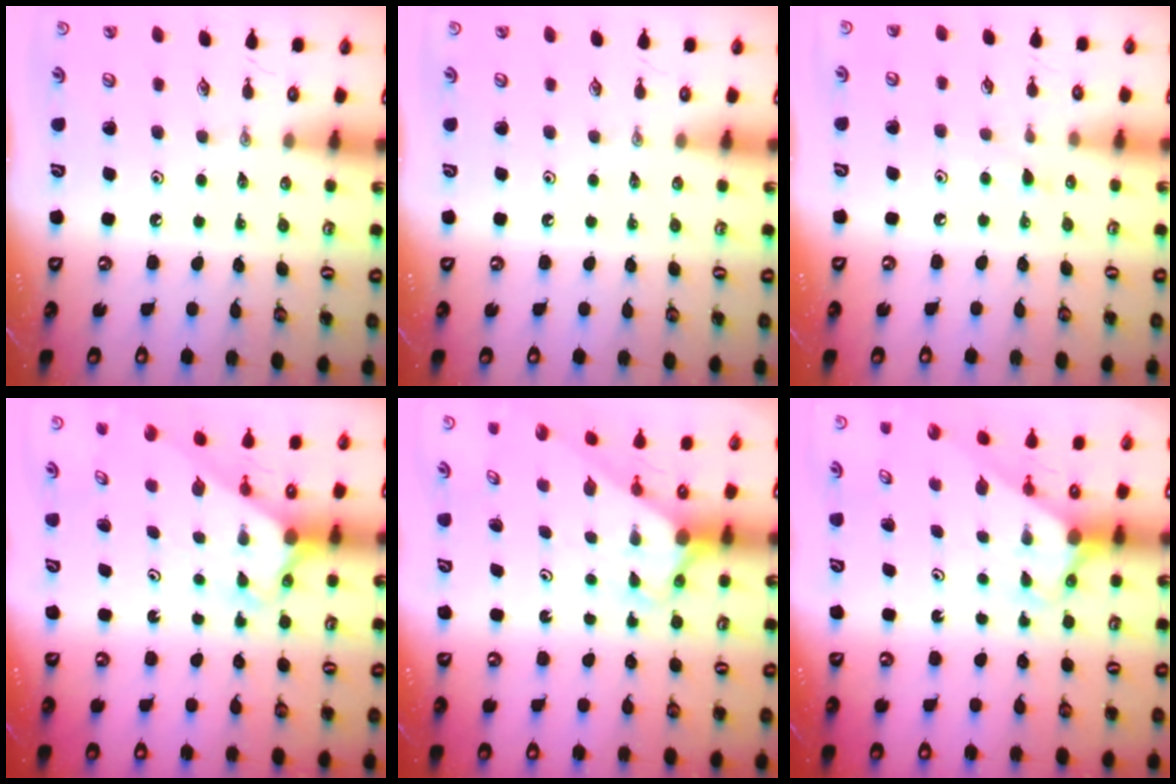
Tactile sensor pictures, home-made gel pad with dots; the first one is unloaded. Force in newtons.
{"total": 0.0}
{"total": 4.8, "press": 4.8, "slide": 0.5}
{"total": 2.6, "press": 2.6, "slide": 0.2}
{"total": 2.7, "press": 2.7, "slide": 0.0}
{"total": 2.9, "press": 2.9, "slide": 0.0}